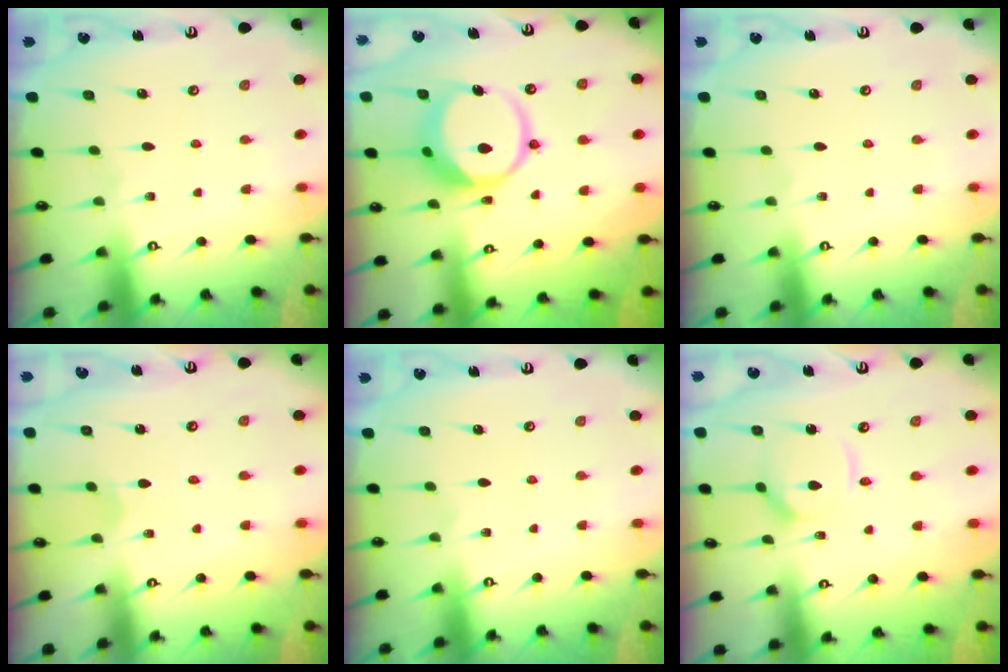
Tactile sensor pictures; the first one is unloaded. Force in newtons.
{"total": 11.1, "press": 11.0, "slide": 1.4}
{"total": 0.0}
{"total": 1.6, "press": 1.6, "slide": 0.1}
{"total": 0.0}
{"total": 10.1, "press": 10.1, "slide": 0.9}